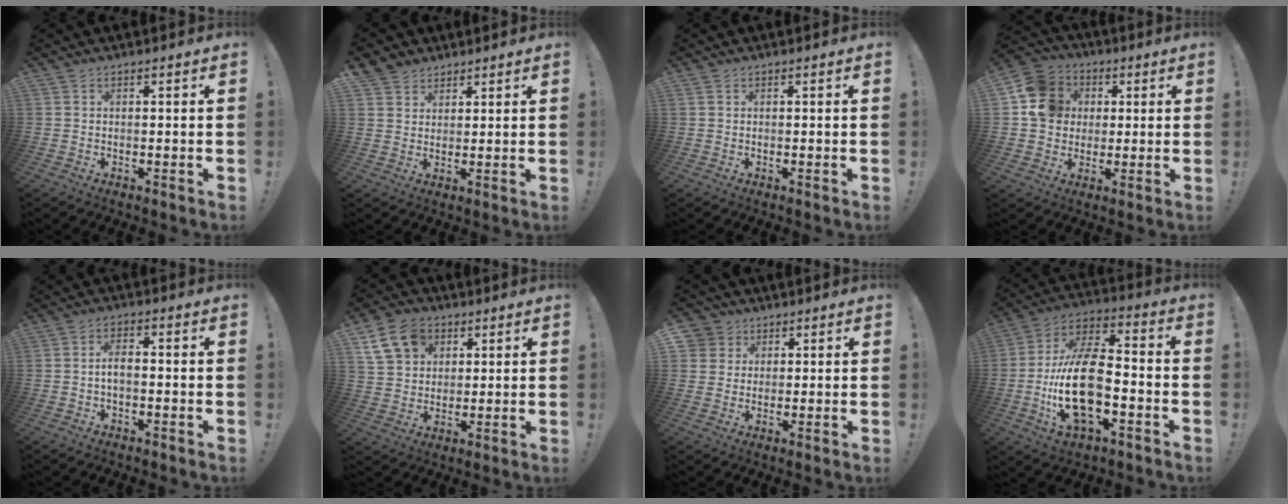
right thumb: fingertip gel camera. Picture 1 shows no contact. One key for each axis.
{"total": 4.9, "fx": 3.6, "fy": 3.3, "fz": 0.3, "tx": -0.007, "ty": -0.023, "tz": 0.070}
{"total": 0.0}
{"total": 13.2, "fx": 2.2, "fy": 11.8, "fz": 5.3, "tx": -0.062, "ty": 0.010, "tz": 0.050}
{"total": 3.8, "fx": -0.4, "fy": 1.6, "fz": 3.4, "tx": -0.067, "ty": 0.006, "tz": -0.008}
{"total": 12.7, "fx": 6.0, "fy": 9.8, "fz": 5.3, "tx": -0.085, "ty": -0.024, "tz": 0.122}
{"total": 5.2, "fx": 2.4, "fy": 4.6, "fz": 0.5, "tx": -0.004, "ty": -0.015, "tz": 0.046}
{"total": 20.2, "fx": -4.5, "fy": 10.2, "fz": 16.9, "tx": -0.334, "ty": 0.018, "tz": -0.077}